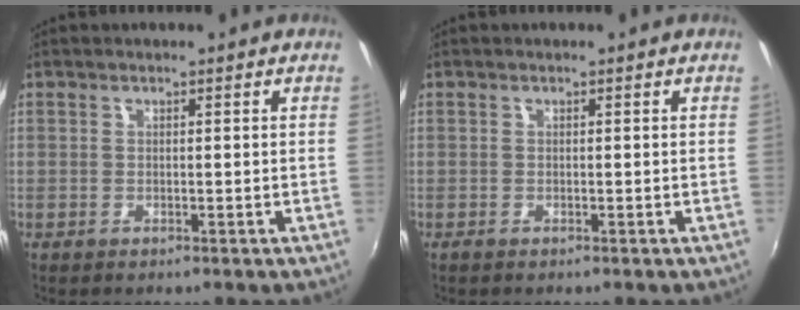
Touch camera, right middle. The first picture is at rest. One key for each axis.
{"total": 0.0}